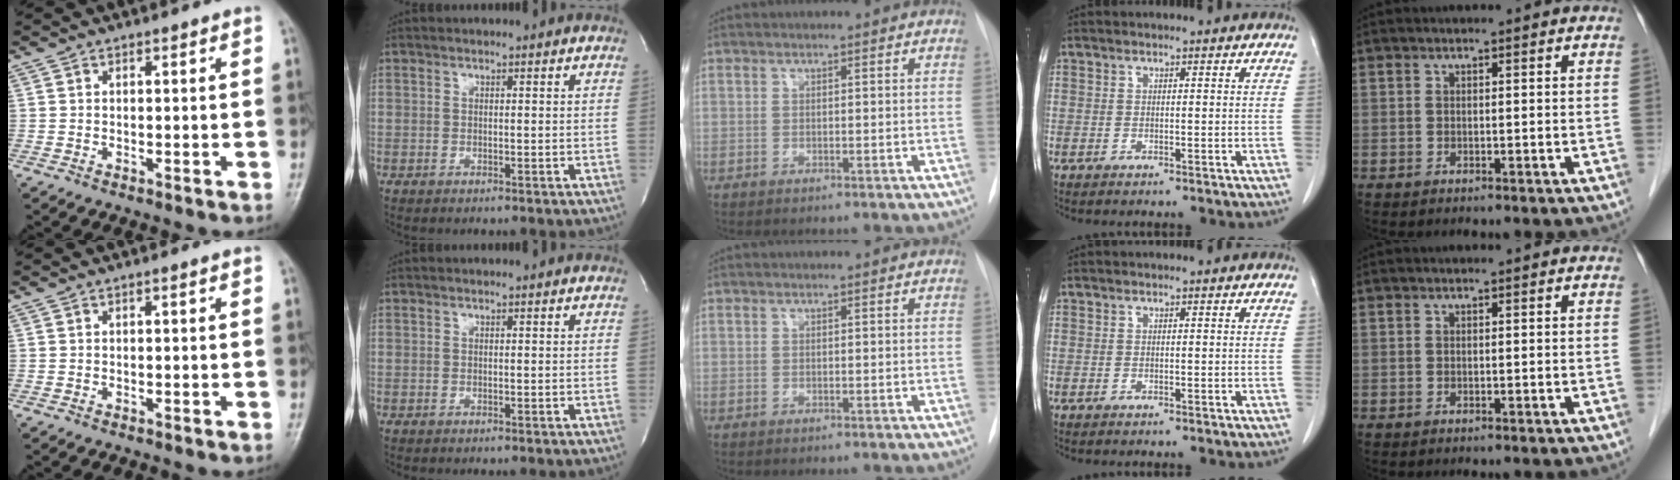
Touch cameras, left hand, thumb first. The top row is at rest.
{}